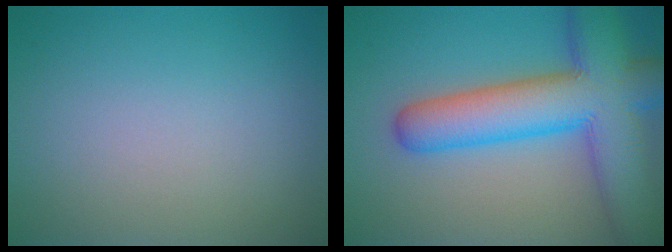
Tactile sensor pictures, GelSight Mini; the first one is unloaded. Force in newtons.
{"total": 11.0, "press": 11.0, "slide": 0.6}